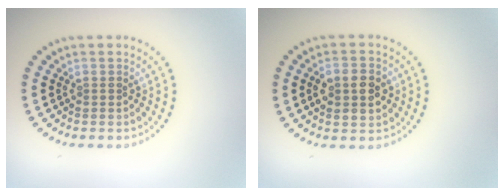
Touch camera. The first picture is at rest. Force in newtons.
{"total": 3.8, "press": 3.8, "slide": 0.2}